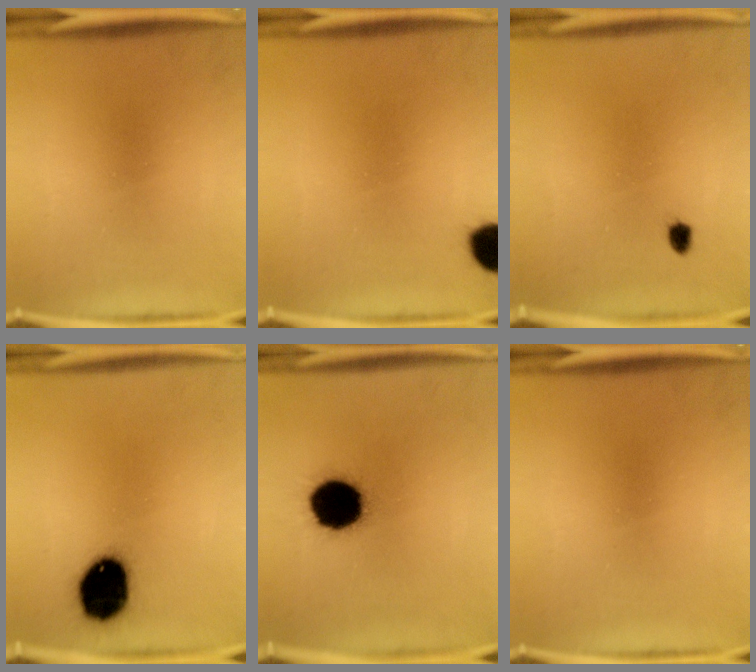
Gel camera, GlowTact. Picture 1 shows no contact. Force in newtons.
{"total": 7.0}
{"total": 1.2}
{"total": 15.3}
{"total": 19.1}
{"total": 0.0}